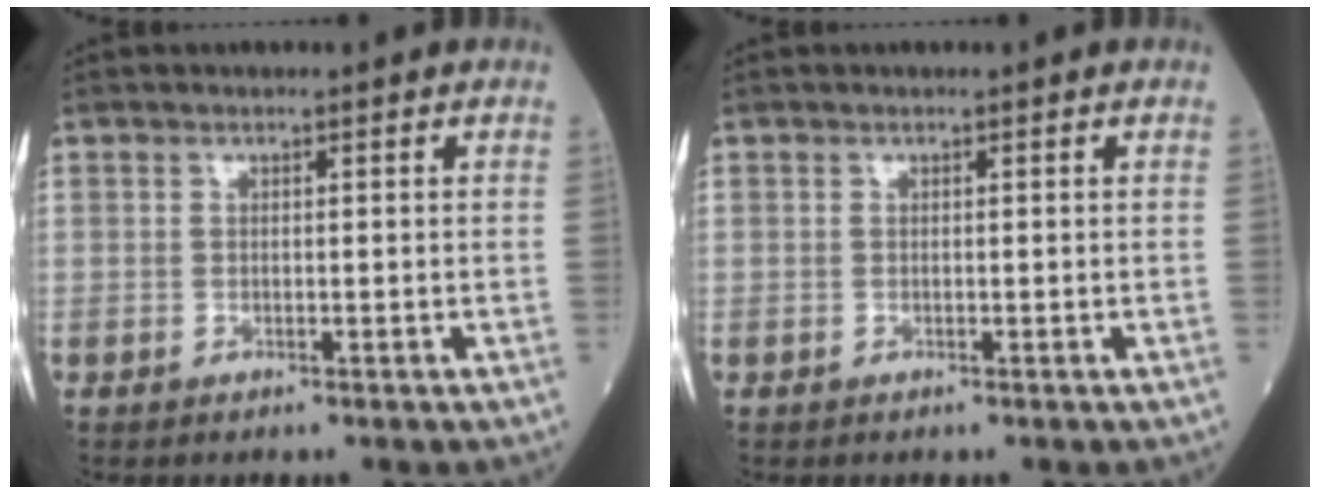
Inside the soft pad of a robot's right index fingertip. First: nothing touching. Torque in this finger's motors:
{"motor_torque": [-0.15, 0.02, 0.00, 0.01]}